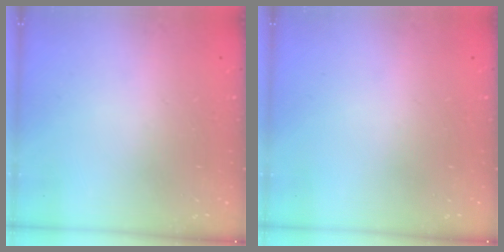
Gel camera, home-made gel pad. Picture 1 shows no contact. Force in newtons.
{"total": 0.0}